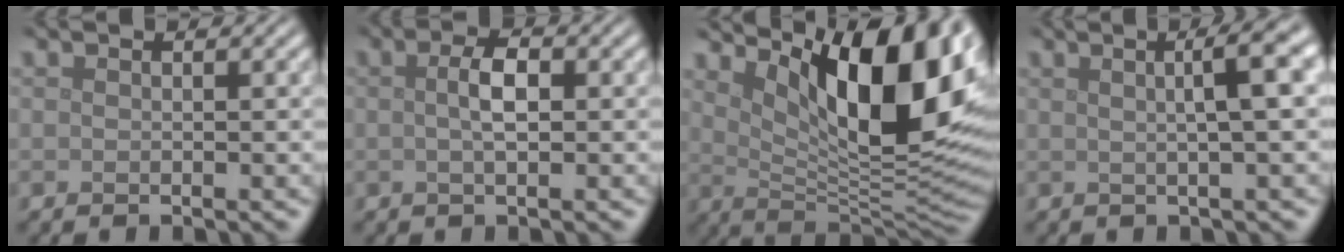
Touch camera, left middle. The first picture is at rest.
{"total": 2.4, "force": [0.2, 0.8, 2.2], "torque": [-0.042, 0.004, 0.000]}
{"total": 13.8, "force": [5.4, 4.9, 11.8], "torque": [-0.157, -0.011, 0.091]}
{"total": 5.0, "force": [1.2, 1.0, 4.7], "torque": [-0.058, 0.021, 0.017]}